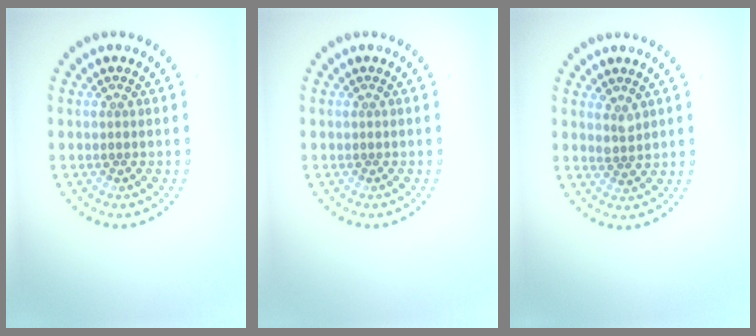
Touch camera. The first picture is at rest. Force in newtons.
{"total": 0.0}
{"total": 1.3, "press": 1.2, "slide": 0.6}